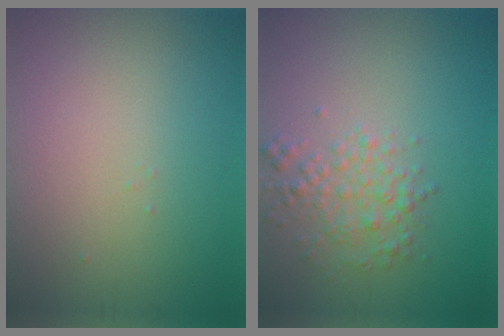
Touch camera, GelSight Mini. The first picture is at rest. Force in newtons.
{"total": 2.8, "press": 2.8, "slide": 0.0}